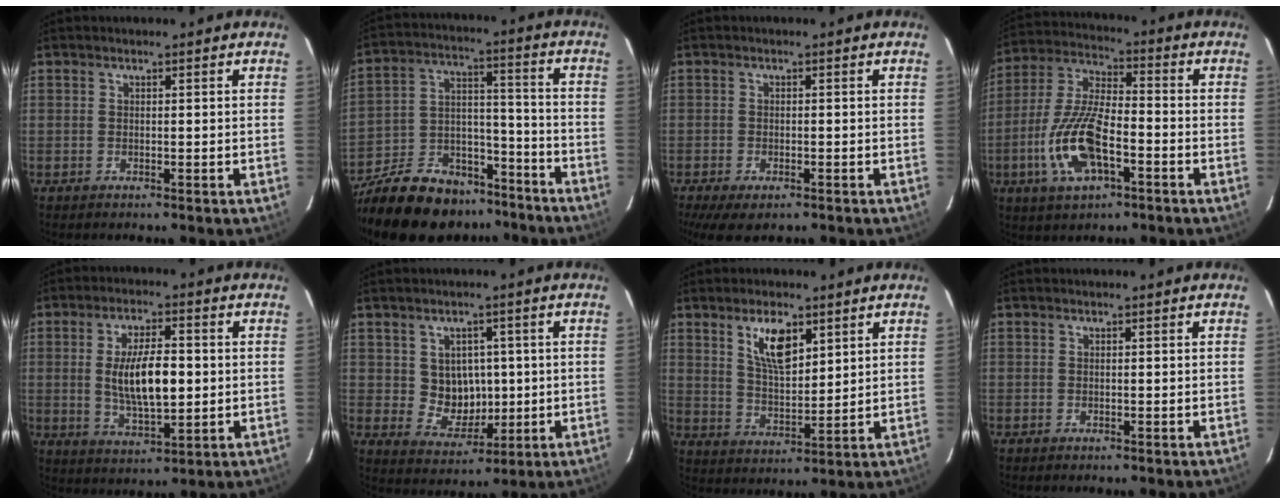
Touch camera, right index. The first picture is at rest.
{"total": 25.2, "force": [-19.5, 11.9, 10.8], "torque": [-0.235, 0.032, -0.287]}
{"total": 7.2, "force": [-4.8, 2.9, 4.6], "torque": [-0.106, -0.031, -0.077]}
{"total": 14.5, "force": [-5.1, 5.8, 12.3], "torque": [-0.265, -0.004, -0.095]}
{"total": 11.2, "force": [0.2, 4.2, 10.4], "torque": [-0.193, -0.004, 0.010]}
{"total": 7.0, "force": [0.7, 6.5, 2.4], "torque": [-0.047, 0.004, 0.028]}
{"total": 8.5, "force": [4.5, 3.5, 6.2], "torque": [-0.108, 0.002, 0.092]}
{"total": 0.0}